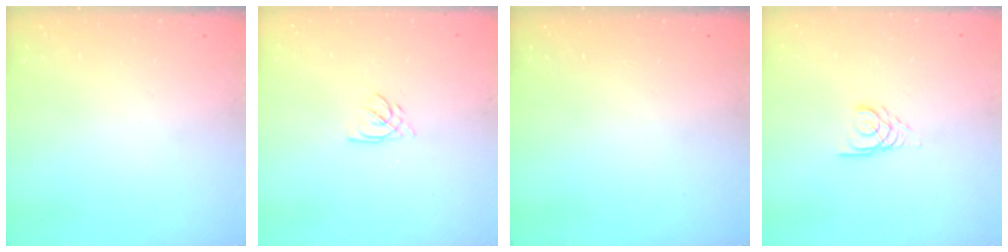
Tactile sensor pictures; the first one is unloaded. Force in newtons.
{"total": 2.5, "press": 2.5, "slide": 0.3}
{"total": 0.0}
{"total": 3.5, "press": 3.5, "slide": 0.4}